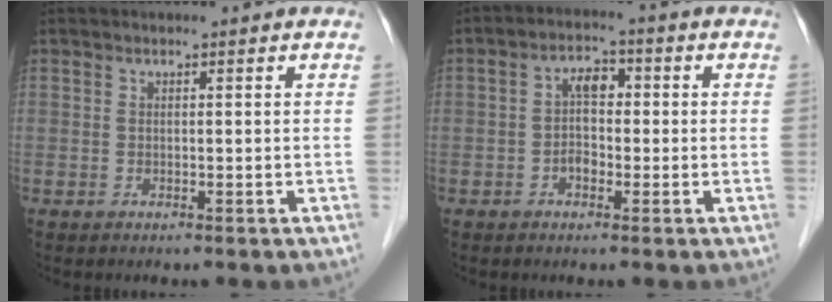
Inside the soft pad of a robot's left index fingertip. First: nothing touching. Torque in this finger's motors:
{"motor_torque": [-0.10, 0.20, 0.10, 0.02]}